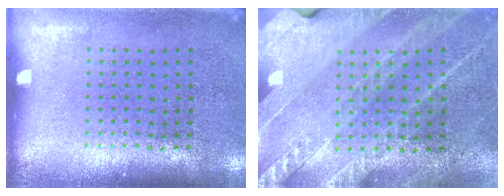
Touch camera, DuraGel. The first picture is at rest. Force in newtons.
{"total": 2.6, "press": 2.5, "slide": 0.4}